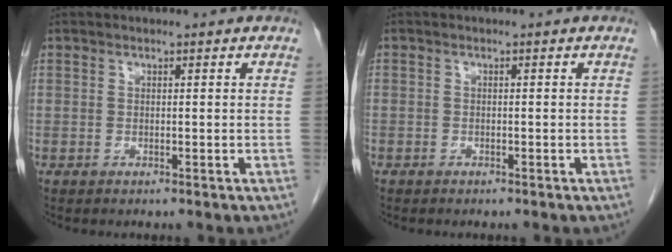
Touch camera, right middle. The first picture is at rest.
{"total": 0.7, "force": [-0.5, 0.5, 0.1], "torque": [-0.008, 0.003, -0.010]}